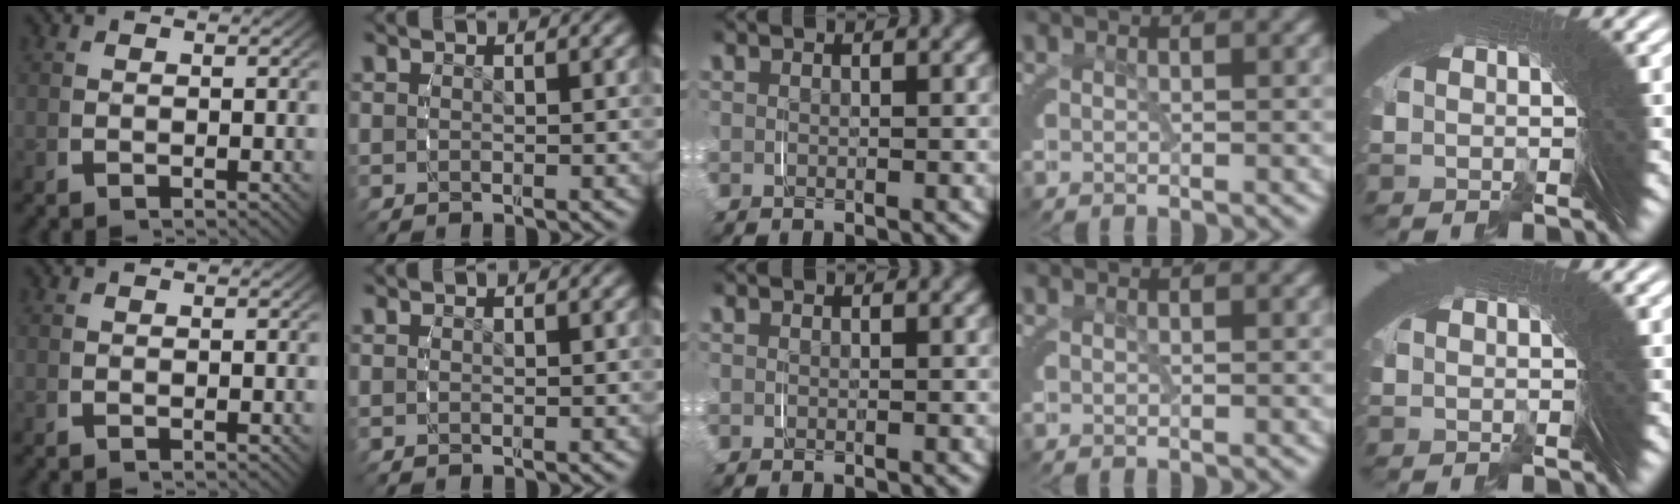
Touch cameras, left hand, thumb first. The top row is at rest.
{}